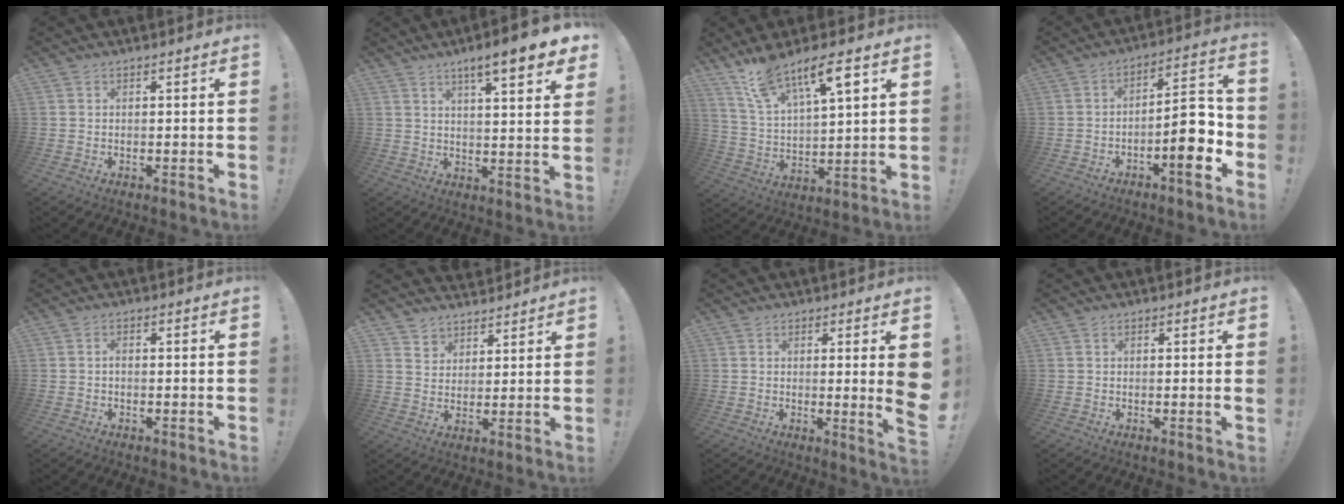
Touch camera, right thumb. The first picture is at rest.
{"total": 10.1, "force": [6.5, 1.0, 7.7], "torque": [-0.101, -0.046, 0.101]}
{"total": 13.7, "force": [9.5, 3.8, 9.0], "torque": [-0.158, -0.057, 0.162]}
{"total": 12.5, "force": [-4.6, 3.6, 11.0], "torque": [-0.147, 0.025, -0.075]}
{"total": 1.0, "force": [-0.6, 0.6, 0.5], "torque": [-0.010, 0.002, -0.010]}
{"total": 5.2, "force": [4.2, 3.1, -0.4], "torque": [0.015, -0.041, 0.080]}
{"total": 7.0, "force": [1.0, -0.4, 6.9], "torque": [-0.092, -0.022, 0.015]}
{"total": 0.9, "force": [0.5, -0.3, 0.7], "torque": [-0.005, -0.004, 0.006]}